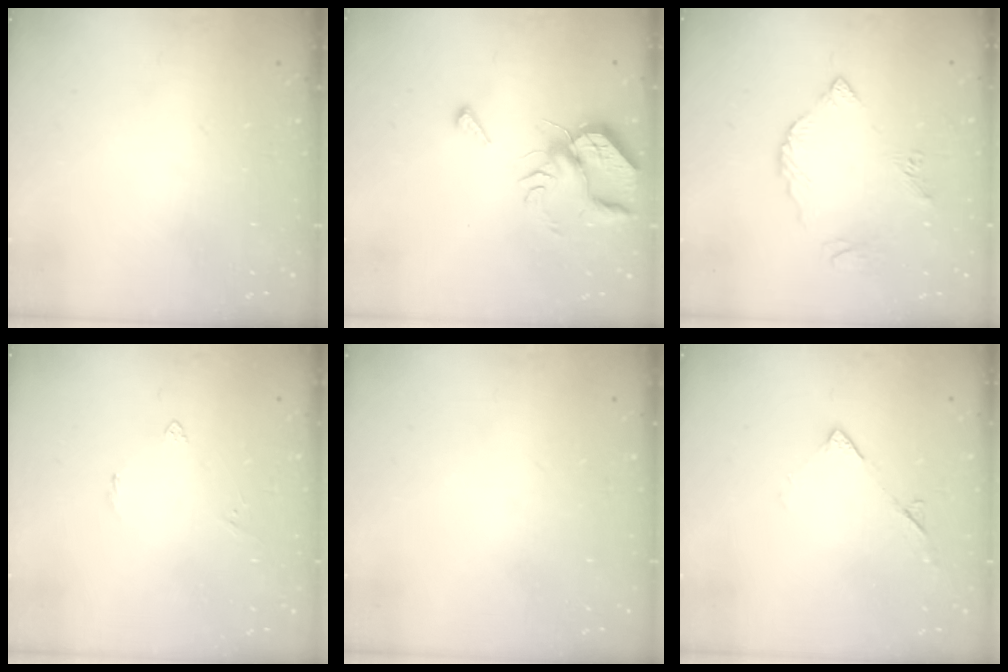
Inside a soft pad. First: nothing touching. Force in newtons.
{"total": 7.2, "press": 7.2, "slide": 0.2}
{"total": 6.0, "press": 6.0, "slide": 0.5}
{"total": 2.7, "press": 2.7, "slide": 0.5}
{"total": 0.0}
{"total": 6.2, "press": 6.2, "slide": 0.7}